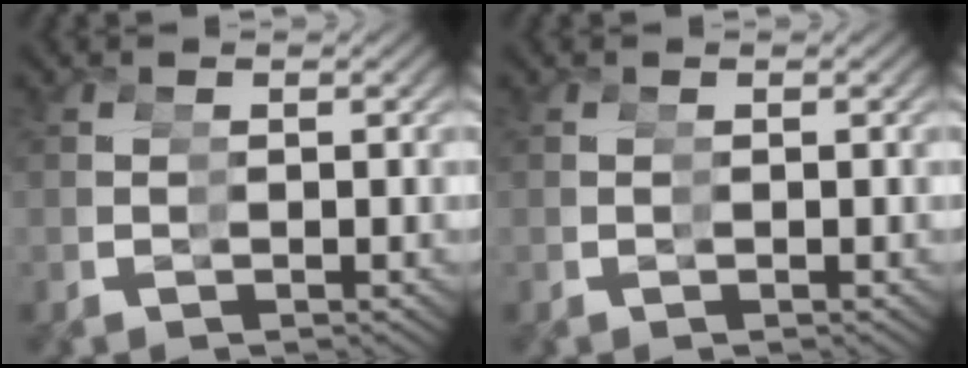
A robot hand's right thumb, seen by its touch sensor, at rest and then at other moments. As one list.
[{"total": 0.0}]